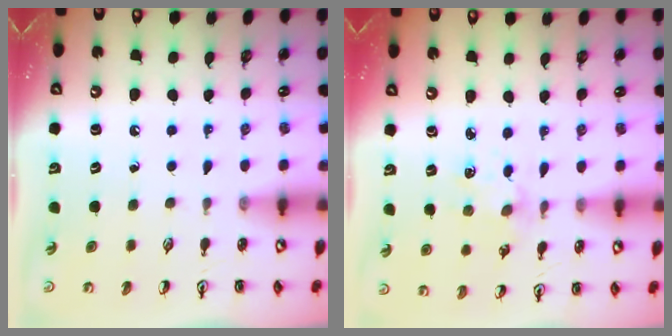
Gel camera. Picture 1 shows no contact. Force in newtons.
{"total": 3.3, "press": 3.3, "slide": 0.4}